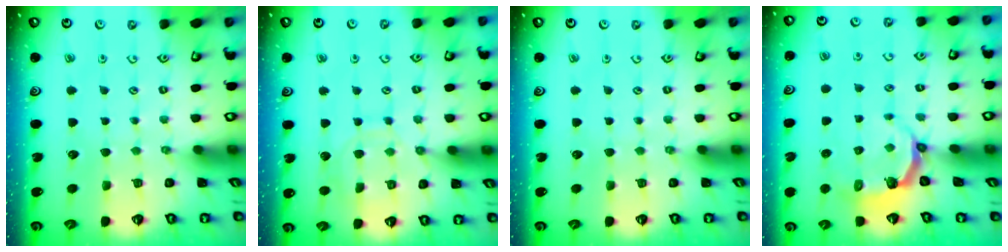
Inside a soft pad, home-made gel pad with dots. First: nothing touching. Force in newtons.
{"total": 9.7, "press": 9.7, "slide": 0.8}
{"total": 0.0}
{"total": 4.3, "press": 2.9, "slide": 3.1}